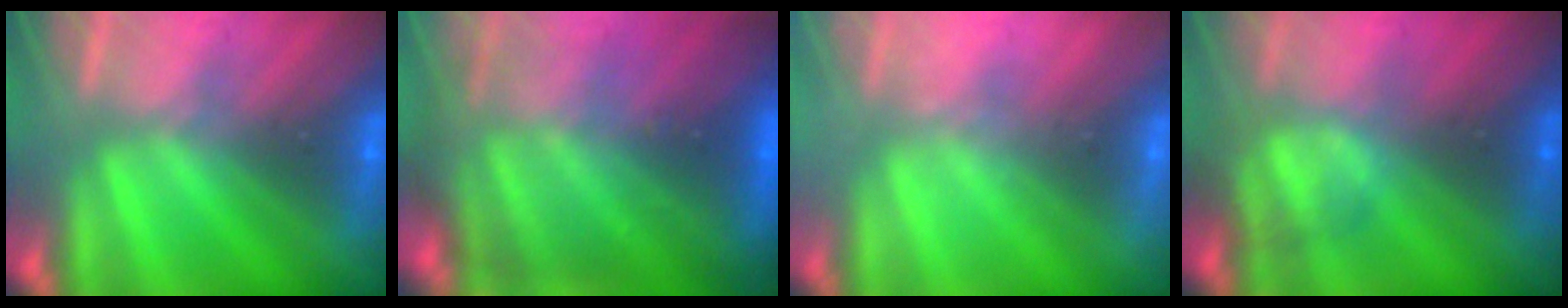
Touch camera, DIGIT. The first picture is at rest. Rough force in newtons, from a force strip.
{"total": 7.4}
{"total": 2.1}
{"total": 2.3}